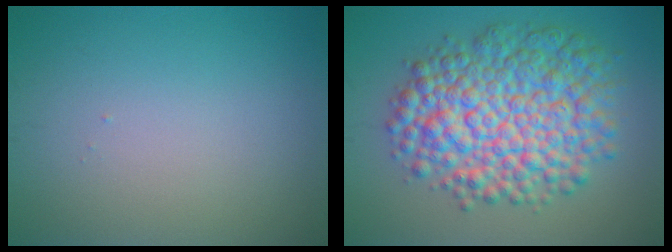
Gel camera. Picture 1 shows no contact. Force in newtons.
{"total": 10.0, "press": 10.0, "slide": 0.2}